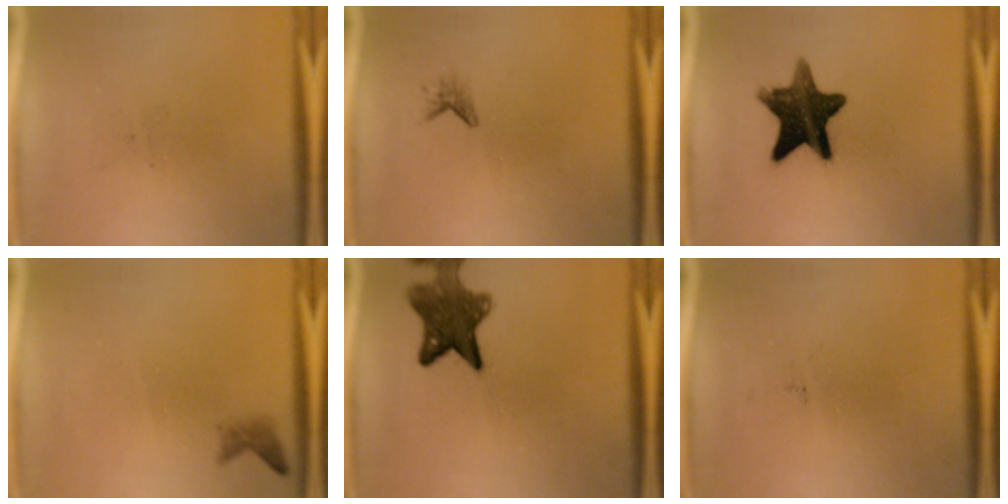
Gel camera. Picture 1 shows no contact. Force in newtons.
{"total": 1.0}
{"total": 13.0}
{"total": 1.3}
{"total": 8.1}
{"total": 0.0}